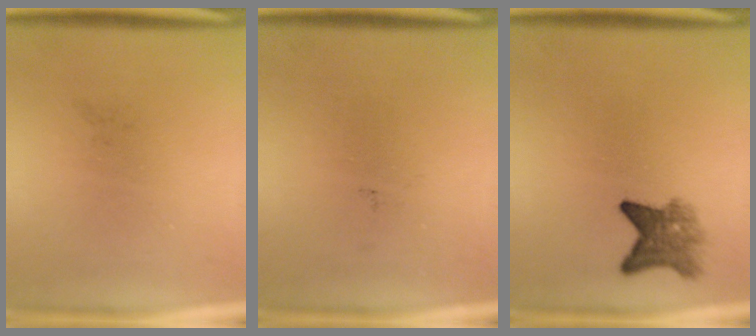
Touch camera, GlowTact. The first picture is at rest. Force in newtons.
{"total": 0.0}
{"total": 4.5}